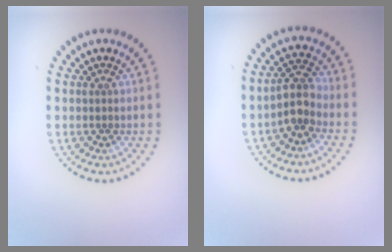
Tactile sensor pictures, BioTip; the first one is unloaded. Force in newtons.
{"total": 2.7, "press": 2.4, "slide": 1.2}